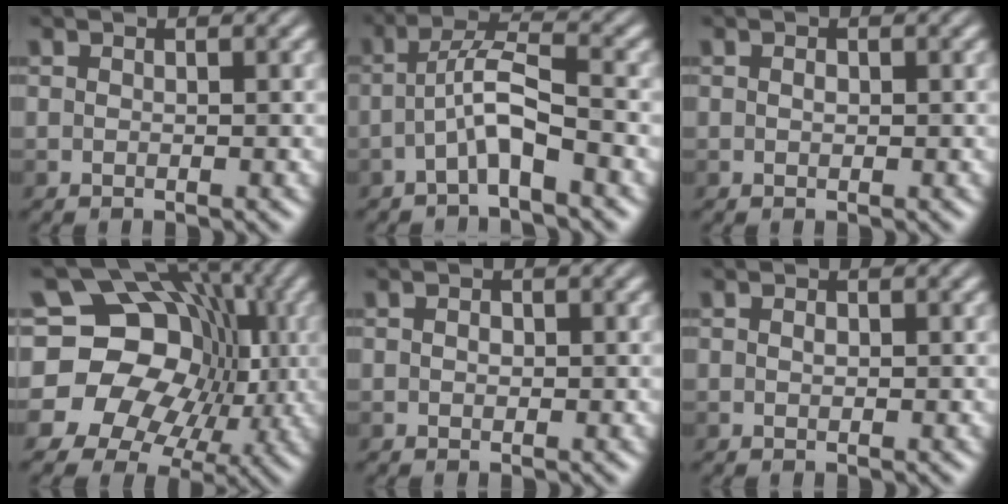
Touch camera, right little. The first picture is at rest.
{"total": 3.6, "force": [-1.9, 0.4, 3.0], "torque": [-0.061, 0.015, -0.038]}
{"total": 0.7, "force": [0.2, 0.5, 0.4], "torque": [-0.005, 0.005, -0.002]}
{"total": 16.2, "force": [1.3, 13.7, 8.5], "torque": [-0.135, 0.034, 0.001]}
{"total": 1.3, "force": [0.4, 0.9, 0.7], "torque": [-0.004, 0.009, -0.006]}
{"total": 0.5, "force": [0.1, 0.3, 0.4], "torque": [-0.005, 0.005, 0.001]}